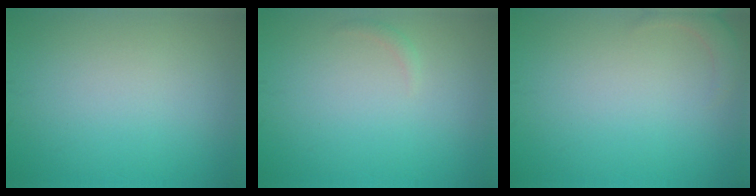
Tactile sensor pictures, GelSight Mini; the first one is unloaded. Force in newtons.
{"total": 0.6, "press": 0.6, "slide": 0.1}
{"total": 1.6, "press": 1.6, "slide": 0.3}